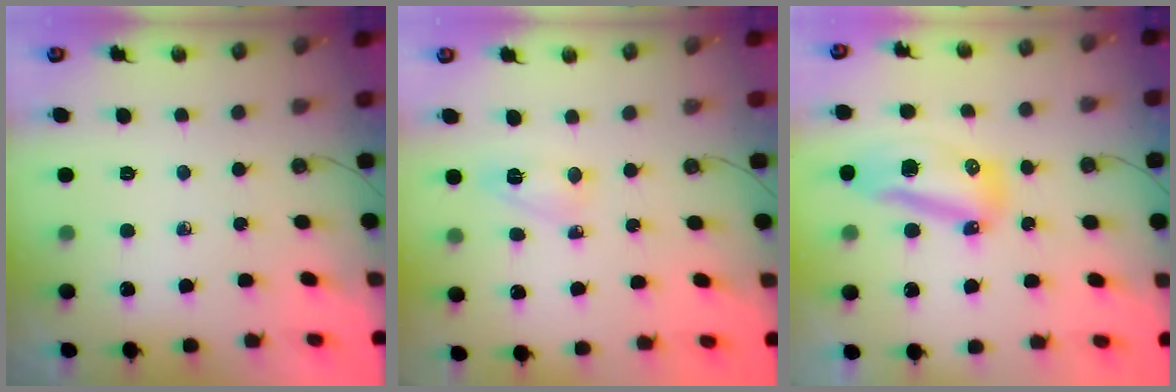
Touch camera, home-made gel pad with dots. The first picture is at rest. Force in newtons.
{"total": 3.9, "press": 3.9, "slide": 0.7}
{"total": 26.9, "press": 15.3, "slide": 22.2}